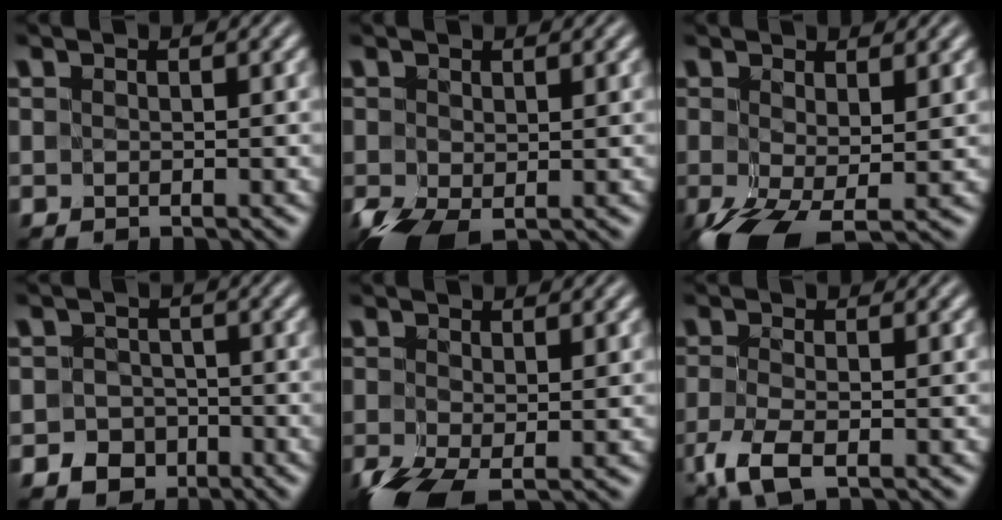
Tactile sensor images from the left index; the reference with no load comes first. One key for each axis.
{"total": 4.0, "fx": -1.5, "fy": 2.5, "fz": 2.7, "tx": -0.071, "ty": -0.014, "tz": -0.028}
{"total": 6.1, "fx": -2.2, "fy": 3.0, "fz": 4.8, "tx": -0.115, "ty": -0.021, "tz": -0.036}
{"total": 2.7, "fx": -1.6, "fy": 2.1, "fz": 0.4, "tx": 0.001, "ty": 0.001, "tz": -0.028}
{"total": 5.2, "fx": -2.0, "fy": 2.8, "fz": 3.8, "tx": -0.094, "ty": -0.017, "tz": -0.034}
{"total": 3.4, "fx": -1.8, "fy": 1.1, "fz": 2.6, "tx": -0.068, "ty": -0.006, "tz": -0.039}